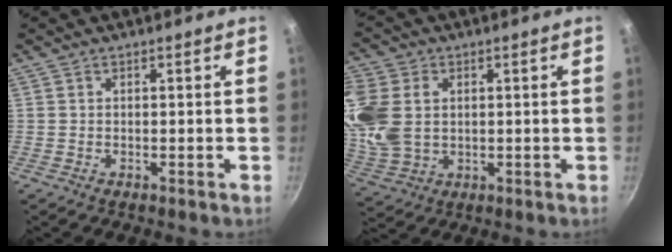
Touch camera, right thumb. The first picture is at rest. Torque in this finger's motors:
{"motor_torque": [0.93, 3.32, 1.62, -0.13, 0.27]}